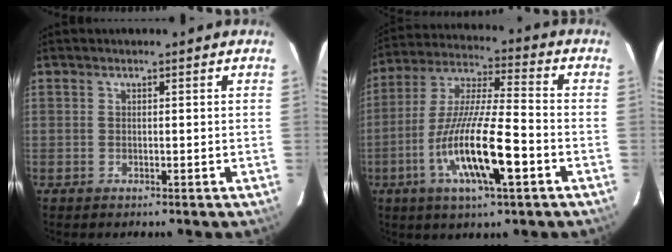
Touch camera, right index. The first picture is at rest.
{"total": 16.4, "force": [-6.1, 2.7, 15.0], "torque": [-0.299, -0.015, -0.118]}